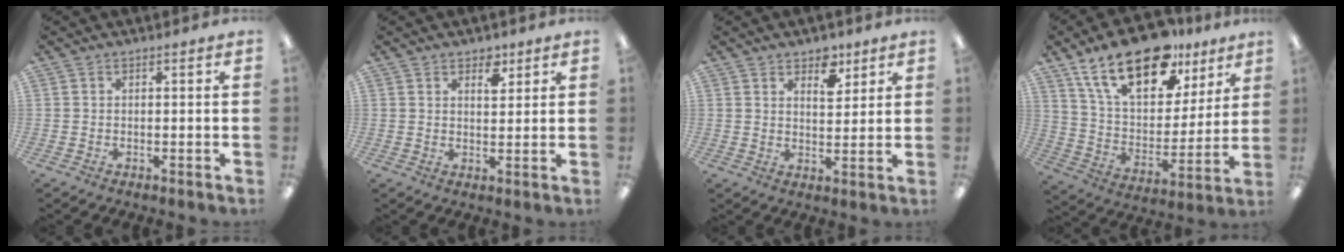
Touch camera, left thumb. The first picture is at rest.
{"total": 4.2, "force": [3.0, 2.2, 2.0], "torque": [-0.005, -0.018, 0.047]}
{"total": 6.3, "force": [4.5, 3.5, 2.8], "torque": [-0.020, -0.022, 0.074]}
{"total": 22.6, "force": [14.9, 10.8, 13.2], "torque": [-0.229, -0.075, 0.263]}